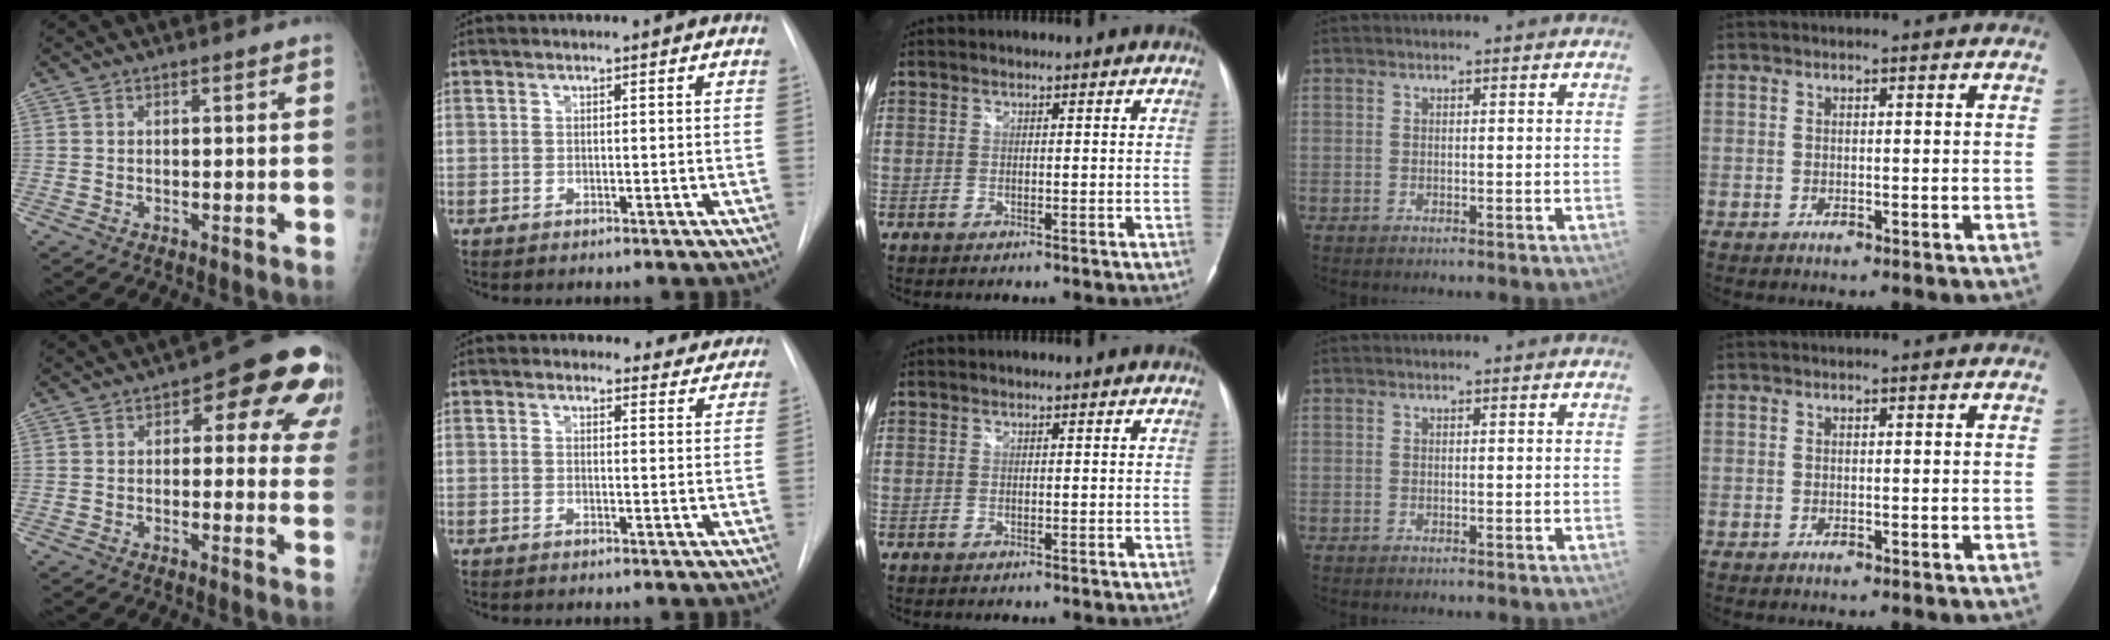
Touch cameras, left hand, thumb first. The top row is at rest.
{"thumb": {"total": 12.9, "force": [5.0, 6.6, 9.8], "torque": [-0.053, -0.001, 0.048]}, "index": {"total": 5.4, "force": [4.8, 2.4, -0.6], "torque": [0.033, -0.016, 0.028]}}